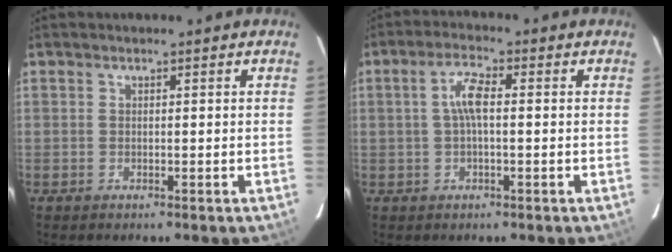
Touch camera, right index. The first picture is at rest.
{"total": 4.4, "force": [0.2, 1.3, 4.2], "torque": [-0.085, 0.011, 0.004]}